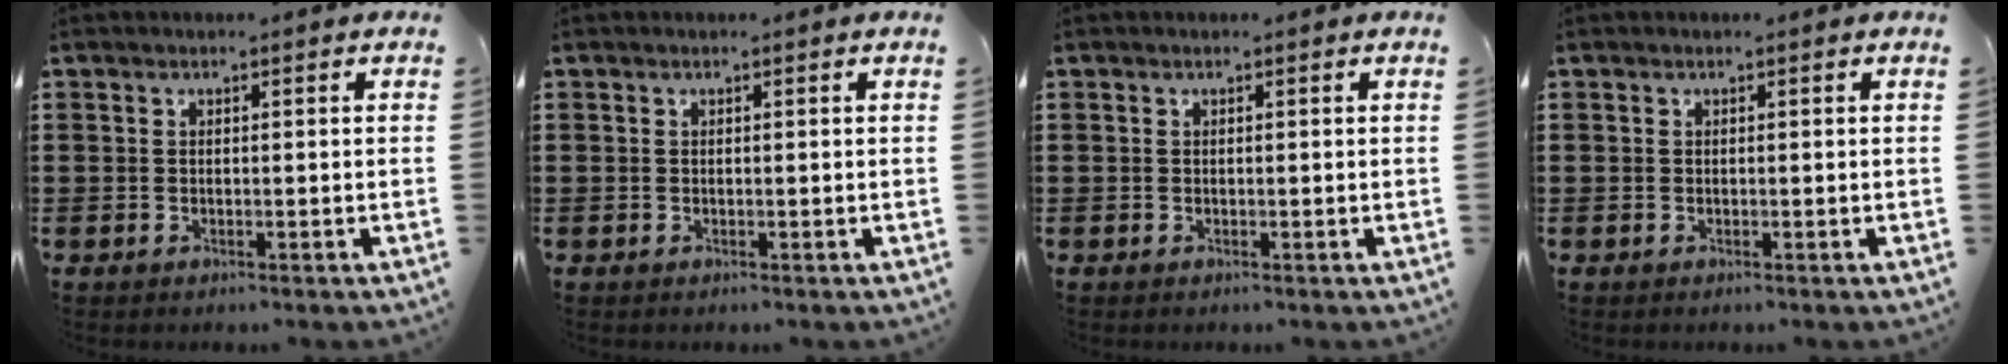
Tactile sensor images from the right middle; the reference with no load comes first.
{"total": 0.0}
{"total": 0.0}
{"total": 0.0}